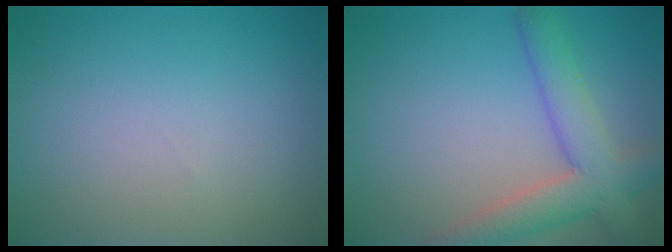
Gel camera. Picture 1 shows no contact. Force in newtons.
{"total": 5.1, "press": 5.1, "slide": 0.2}